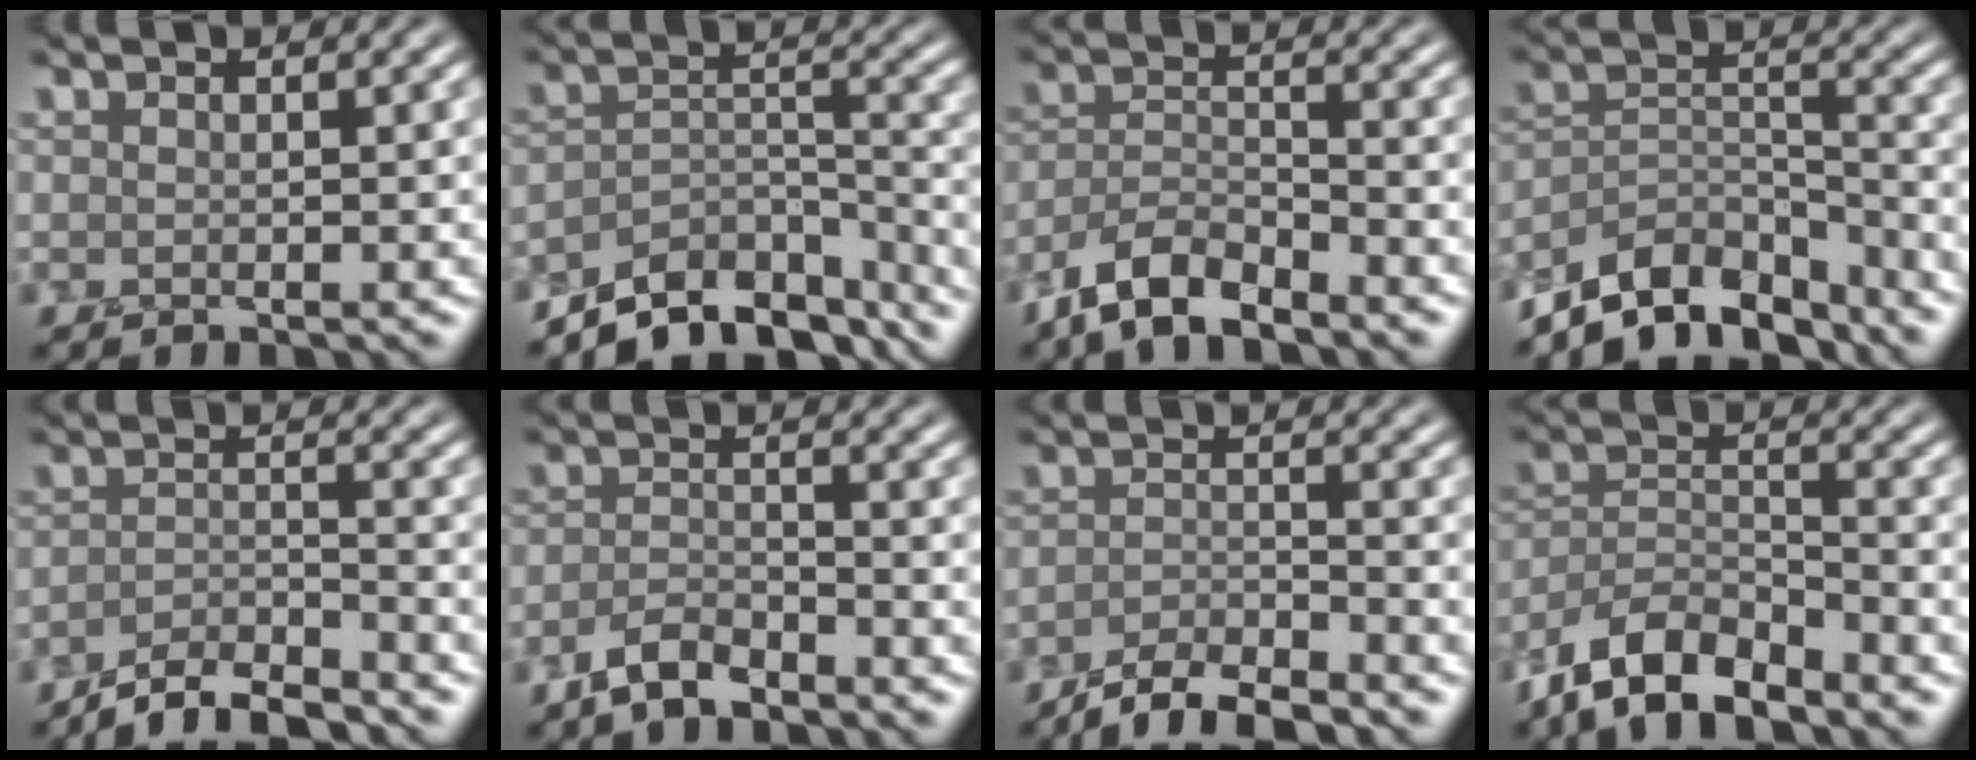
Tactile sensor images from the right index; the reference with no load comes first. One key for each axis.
{"total": 8.6, "fx": -7.1, "fy": 3.3, "fz": 3.6, "tx": -0.055, "ty": -0.009, "tz": -0.113}
{"total": 5.6, "fx": -4.5, "fy": 1.9, "fz": 2.8, "tx": -0.047, "ty": 0.000, "tz": -0.093}
{"total": 8.4, "fx": -7.1, "fy": 3.3, "fz": 3.0, "tx": -0.049, "ty": 0.003, "tz": -0.129}
{"total": 4.6, "fx": -4.2, "fy": 0.8, "fz": 1.9, "tx": -0.031, "ty": 0.001, "tz": -0.078}
{"total": 3.1, "fx": -2.6, "fy": 0.9, "fz": 1.5, "tx": -0.032, "ty": 0.002, "tz": -0.059}
{"total": 4.5, "fx": -4.0, "fy": 0.8, "fz": 2.0, "tx": -0.033, "ty": 0.000, "tz": -0.076}
{"total": 7.2, "fx": -5.7, "fy": 2.7, "fz": 3.6, "tx": -0.059, "ty": -0.002, "tz": -0.115}